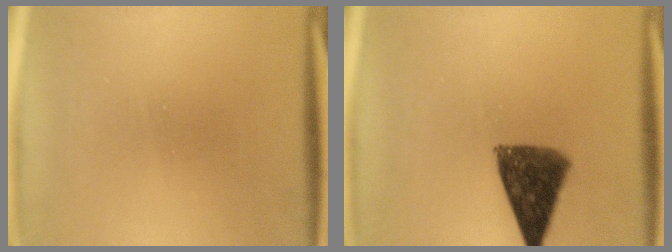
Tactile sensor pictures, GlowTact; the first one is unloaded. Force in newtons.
{"total": 10.3}